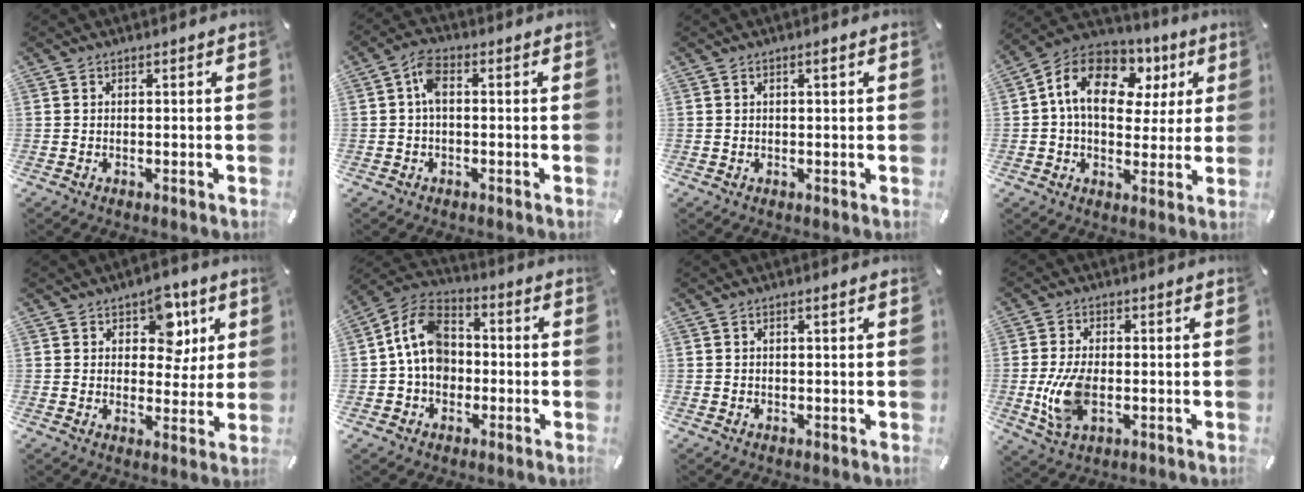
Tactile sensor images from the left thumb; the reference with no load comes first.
{"total": 5.0, "force": [0.0, 2.5, 4.3], "torque": [-0.095, 0.009, -0.003]}
{"total": 1.2, "force": [0.4, 0.2, 1.1], "torque": [-0.021, 0.002, 0.007]}
{"total": 15.5, "force": [4.3, 11.3, 9.8], "torque": [-0.178, -0.009, 0.077]}
{"total": 9.4, "force": [4.2, 6.8, 5.0], "torque": [-0.048, -0.015, 0.068]}
{"total": 11.2, "force": [-1.0, 8.8, 6.8], "torque": [-0.158, 0.020, -0.018]}
{"total": 0.9, "force": [0.3, 0.2, 0.8], "torque": [-0.016, 0.001, 0.005]}
{"total": 9.9, "force": [-1.4, 5.8, 7.9], "torque": [-0.166, -0.010, -0.023]}